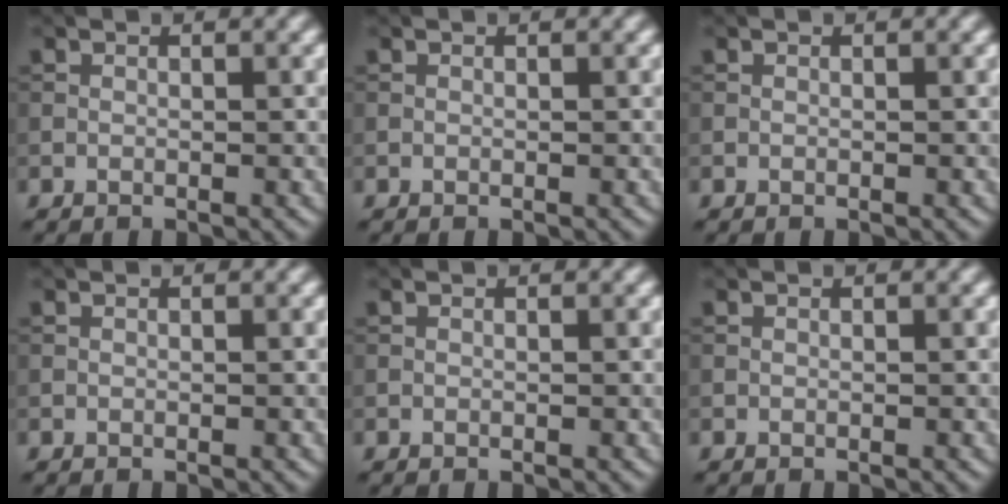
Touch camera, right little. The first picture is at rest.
{"total": 0.0}
{"total": 0.0}
{"total": 0.0}
{"total": 0.0}
{"total": 0.0}